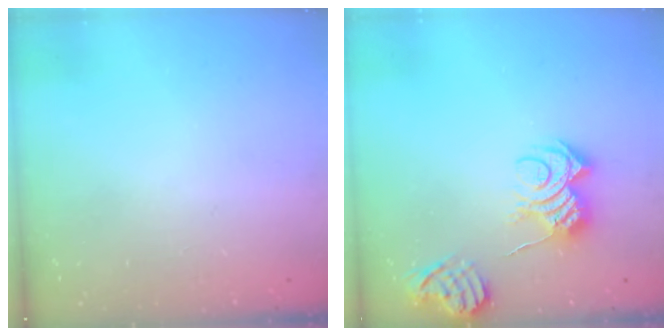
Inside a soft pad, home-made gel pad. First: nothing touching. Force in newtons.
{"total": 10.9, "press": 10.8, "slide": 1.1}